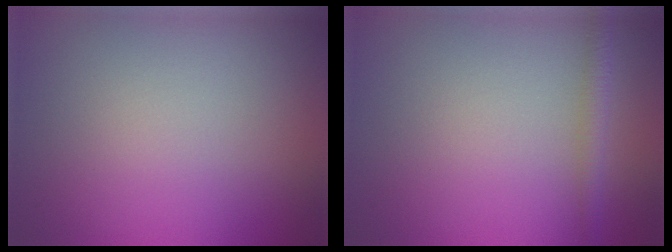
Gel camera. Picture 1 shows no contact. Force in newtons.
{"total": 1.6, "press": 1.6, "slide": 0.1}